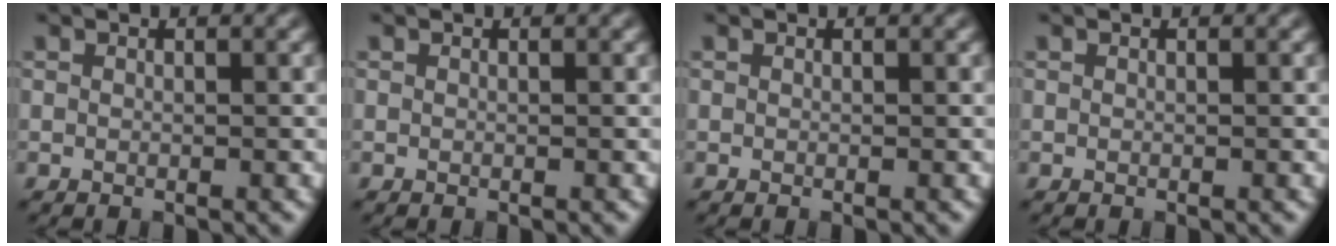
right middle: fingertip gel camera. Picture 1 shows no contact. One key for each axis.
{"total": 0.0}
{"total": 0.0}
{"total": 0.0}